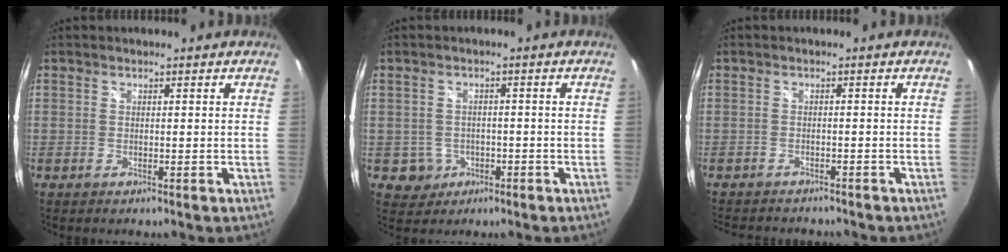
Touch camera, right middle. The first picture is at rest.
{"total": 4.2, "force": [-1.4, 3.9, 0.7], "torque": [-0.025, 0.006, -0.013]}
{"total": 6.3, "force": [-5.8, 1.6, 1.8], "torque": [-0.046, -0.014, -0.086]}